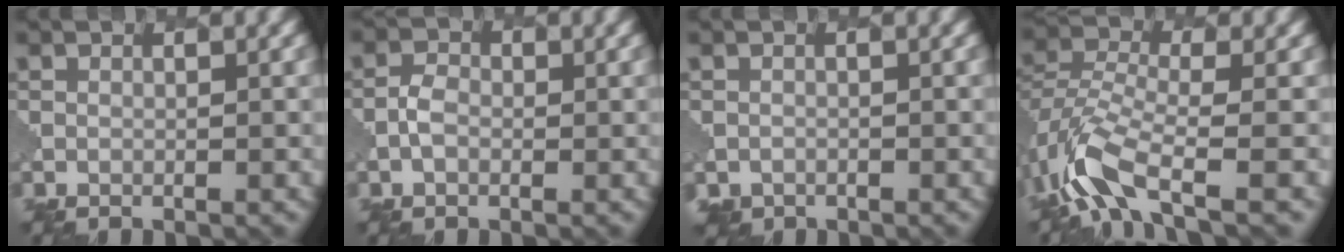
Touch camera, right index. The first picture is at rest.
{"total": 1.3, "force": [-0.4, 1.0, 0.7], "torque": [-0.015, 0.003, -0.009]}
{"total": 1.1, "force": [-0.7, 0.6, -0.6], "torque": [0.014, -0.007, -0.011]}
{"total": 6.8, "force": [-3.9, 2.8, 4.8], "torque": [-0.106, -0.005, -0.090]}